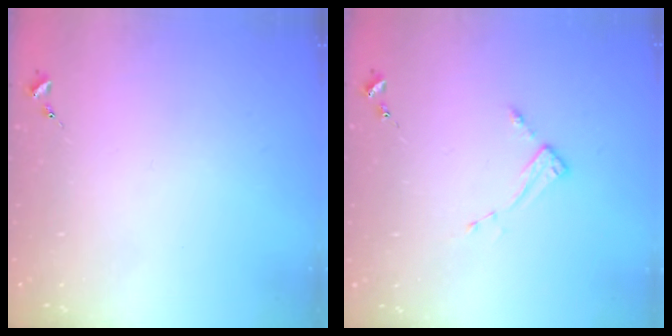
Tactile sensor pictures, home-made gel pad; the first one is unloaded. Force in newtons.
{"total": 2.6, "press": 2.6, "slide": 0.4}